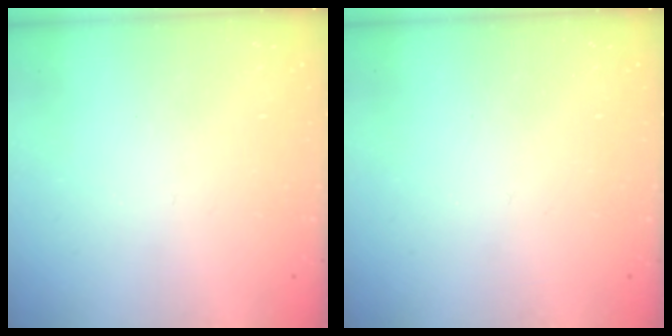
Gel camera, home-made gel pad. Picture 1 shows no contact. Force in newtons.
{"total": 0.0}